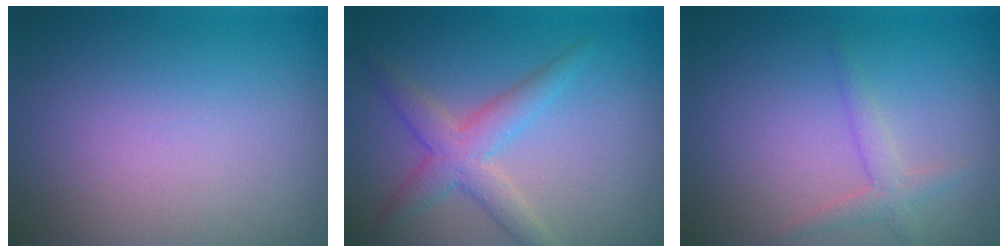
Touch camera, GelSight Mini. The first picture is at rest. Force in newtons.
{"total": 3.5, "press": 3.5, "slide": 0.1}
{"total": 1.7, "press": 1.6, "slide": 0.1}